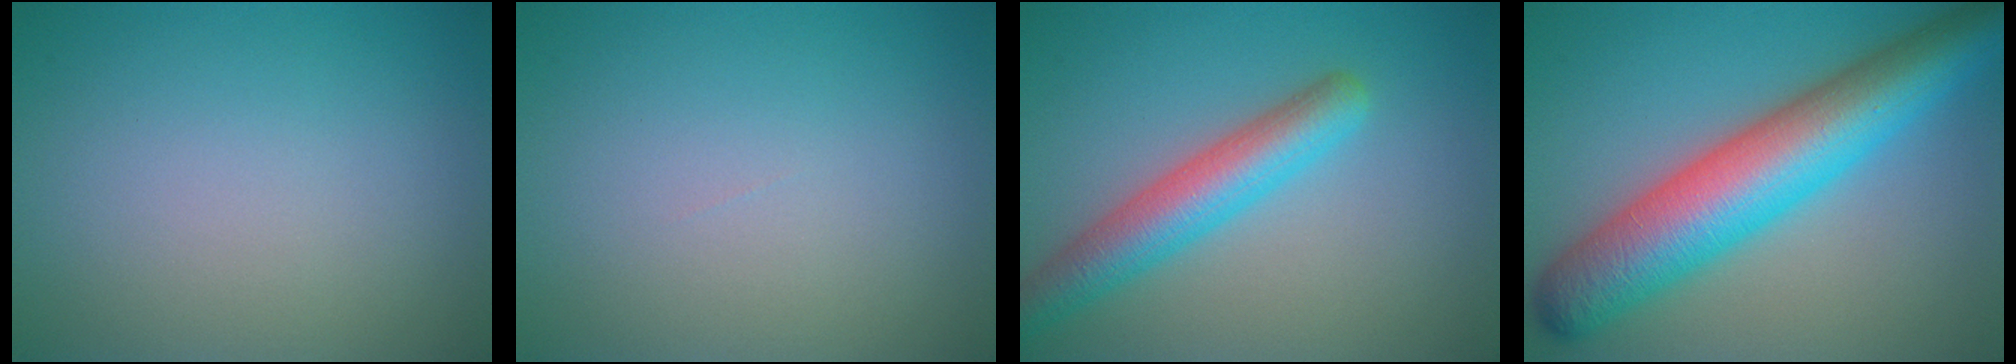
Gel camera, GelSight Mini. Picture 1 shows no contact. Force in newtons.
{"total": 0.0}
{"total": 5.2, "press": 5.2, "slide": 0.1}
{"total": 11.0, "press": 11.0, "slide": 0.2}